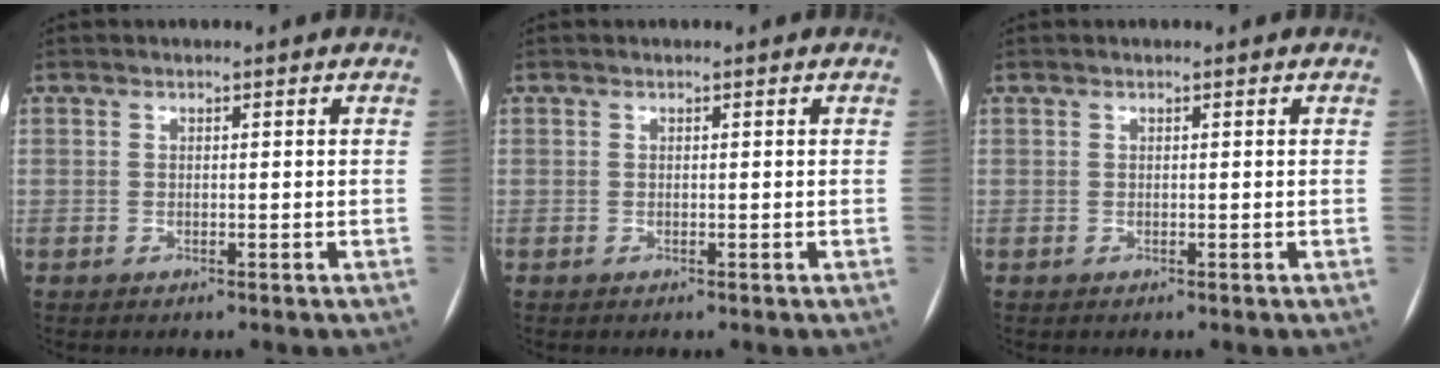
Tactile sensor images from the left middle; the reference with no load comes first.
{"total": 0.0}
{"total": 0.0}